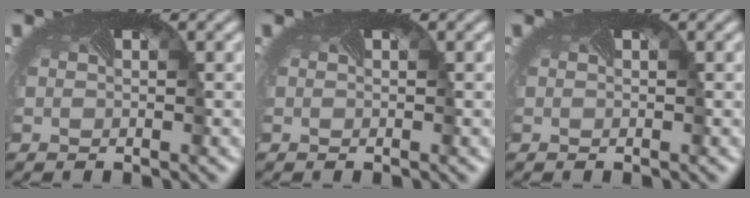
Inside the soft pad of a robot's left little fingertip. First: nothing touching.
{"total": 0.0}
{"total": 0.0}